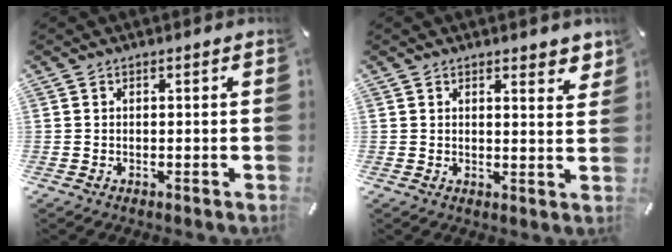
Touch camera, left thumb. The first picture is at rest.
{"total": 3.1, "force": [2.8, 0.9, 1.2], "torque": [-0.006, -0.022, 0.046]}